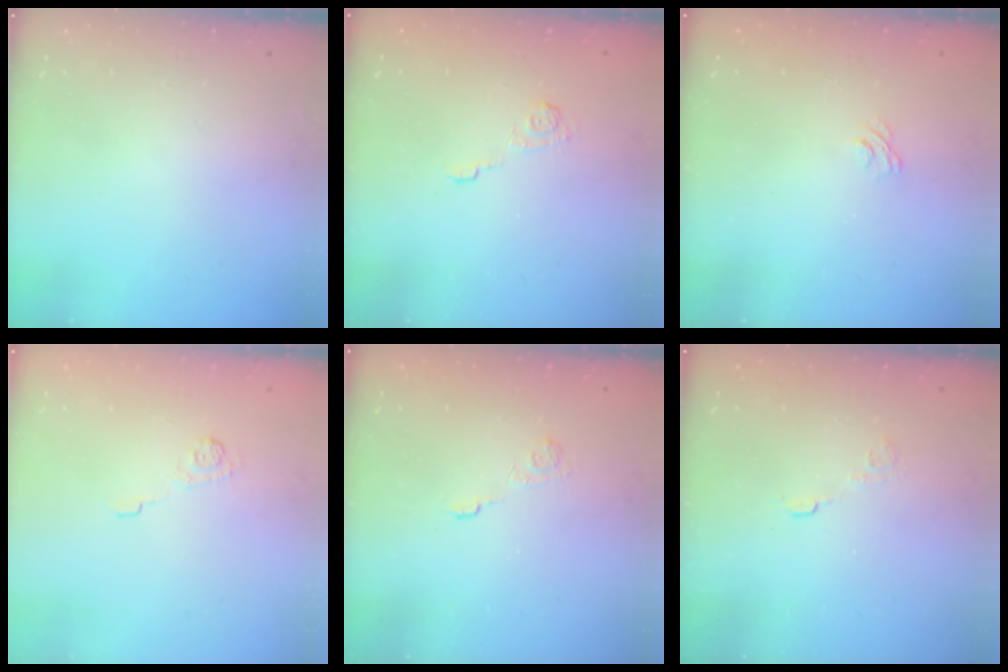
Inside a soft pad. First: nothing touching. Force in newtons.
{"total": 3.0, "press": 2.6, "slide": 1.4}
{"total": 1.6, "press": 1.0, "slide": 1.2}
{"total": 3.9, "press": 3.6, "slide": 1.4}
{"total": 2.8, "press": 2.3, "slide": 1.5}
{"total": 2.4, "press": 2.1, "slide": 1.3}